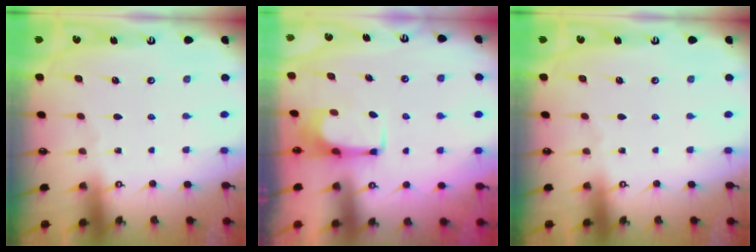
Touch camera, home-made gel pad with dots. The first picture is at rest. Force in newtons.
{"total": 3.9, "press": 3.8, "slide": 0.4}
{"total": 0.0}